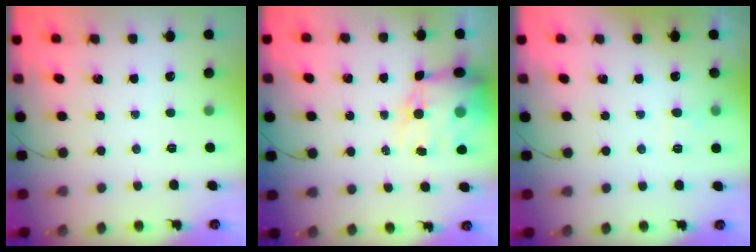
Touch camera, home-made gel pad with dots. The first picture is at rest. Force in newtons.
{"total": 14.9, "press": 14.4, "slide": 3.7}
{"total": 2.6, "press": 2.2, "slide": 1.4}